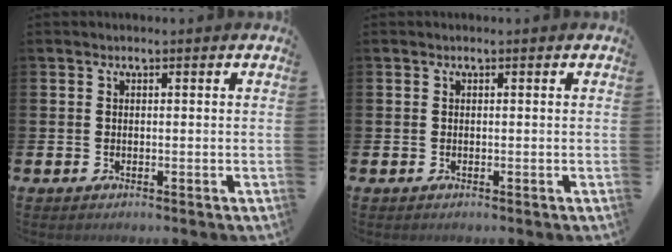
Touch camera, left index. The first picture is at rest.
{"total": 0.0}